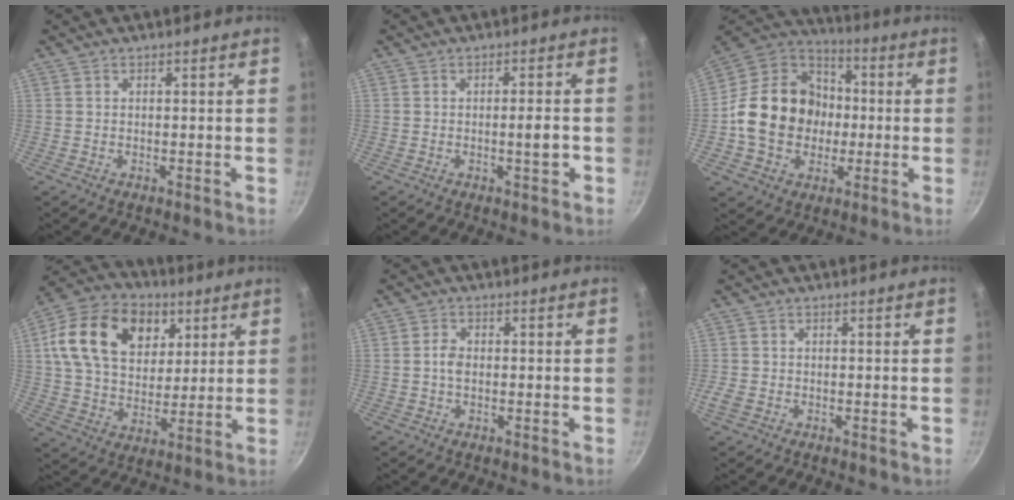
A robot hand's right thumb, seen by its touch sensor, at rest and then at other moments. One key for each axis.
{"total": 3.5, "fx": -0.9, "fy": 0.6, "fz": 3.4, "tx": -0.045, "ty": 0.007, "tz": -0.012}
{"total": 20.0, "fx": -1.5, "fy": 16.5, "fz": 11.3, "tx": -0.167, "ty": 0.039, "tz": -0.031}
{"total": 21.2, "fx": 7.4, "fy": 15.0, "fz": 13.1, "tx": -0.209, "ty": -0.003, "tz": 0.120}
{"total": 2.6, "fx": -0.2, "fy": 1.8, "fz": 1.9, "tx": -0.031, "ty": 0.007, "tz": -0.006}
{"total": 2.1, "fx": -0.9, "fy": 1.5, "fz": 1.1, "tx": -0.025, "ty": 0.002, "tz": -0.019}